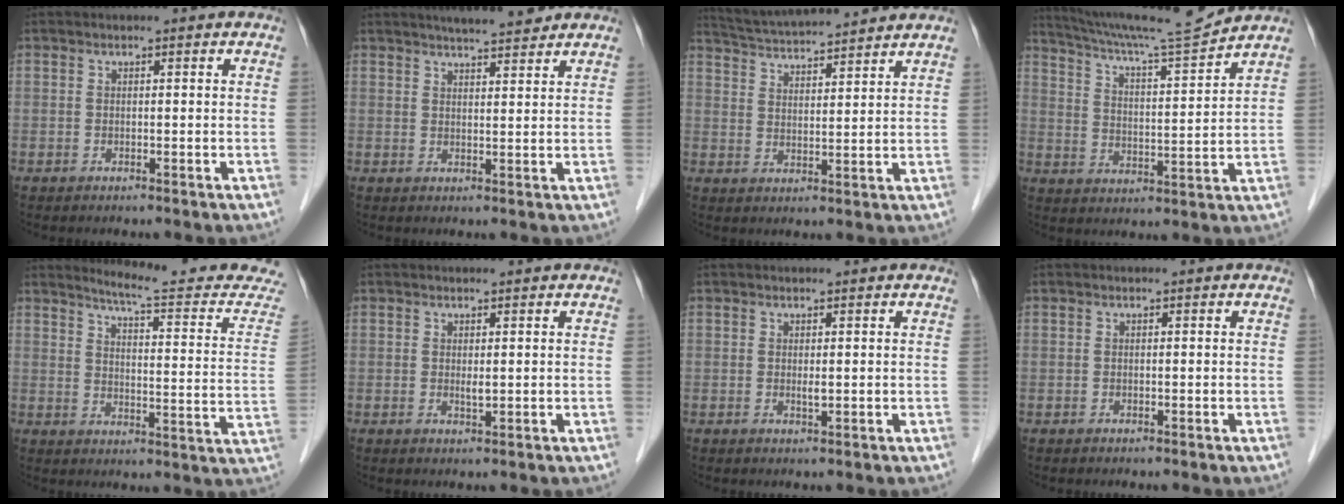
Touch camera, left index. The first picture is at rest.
{"total": 7.1, "force": [6.2, 0.8, 3.2], "torque": [-0.049, 0.013, 0.090]}
{"total": 12.7, "force": [11.9, 0.3, 4.6], "torque": [-0.090, 0.024, 0.185]}
{"total": 12.4, "force": [11.8, -1.8, 3.4], "torque": [-0.066, -0.021, 0.193]}
{"total": 16.6, "force": [15.9, 0.1, 4.6], "torque": [-0.060, -0.091, 0.184]}
{"total": 1.2, "force": [0.5, 0.3, 1.1], "torque": [-0.021, -0.003, 0.009]}
{"total": 0.9, "force": [0.3, 0.2, 0.8], "torque": [-0.020, -0.001, 0.006]}
{"total": 0.0}